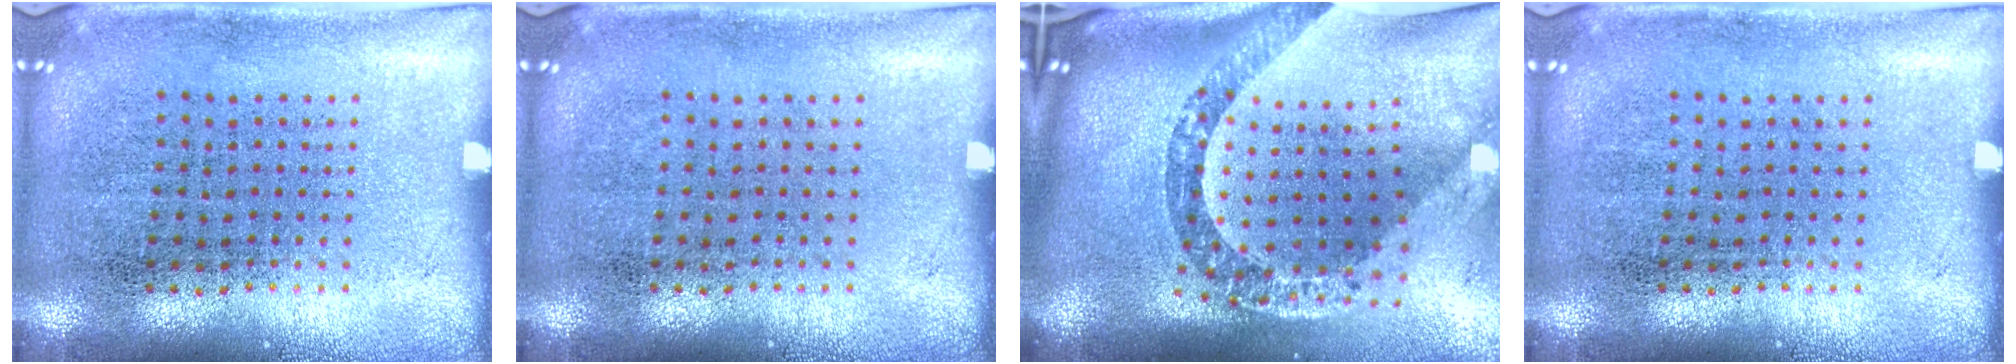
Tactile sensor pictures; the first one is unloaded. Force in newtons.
{"total": 0.0}
{"total": 3.6, "press": 2.5, "slide": 2.6}
{"total": 0.0}